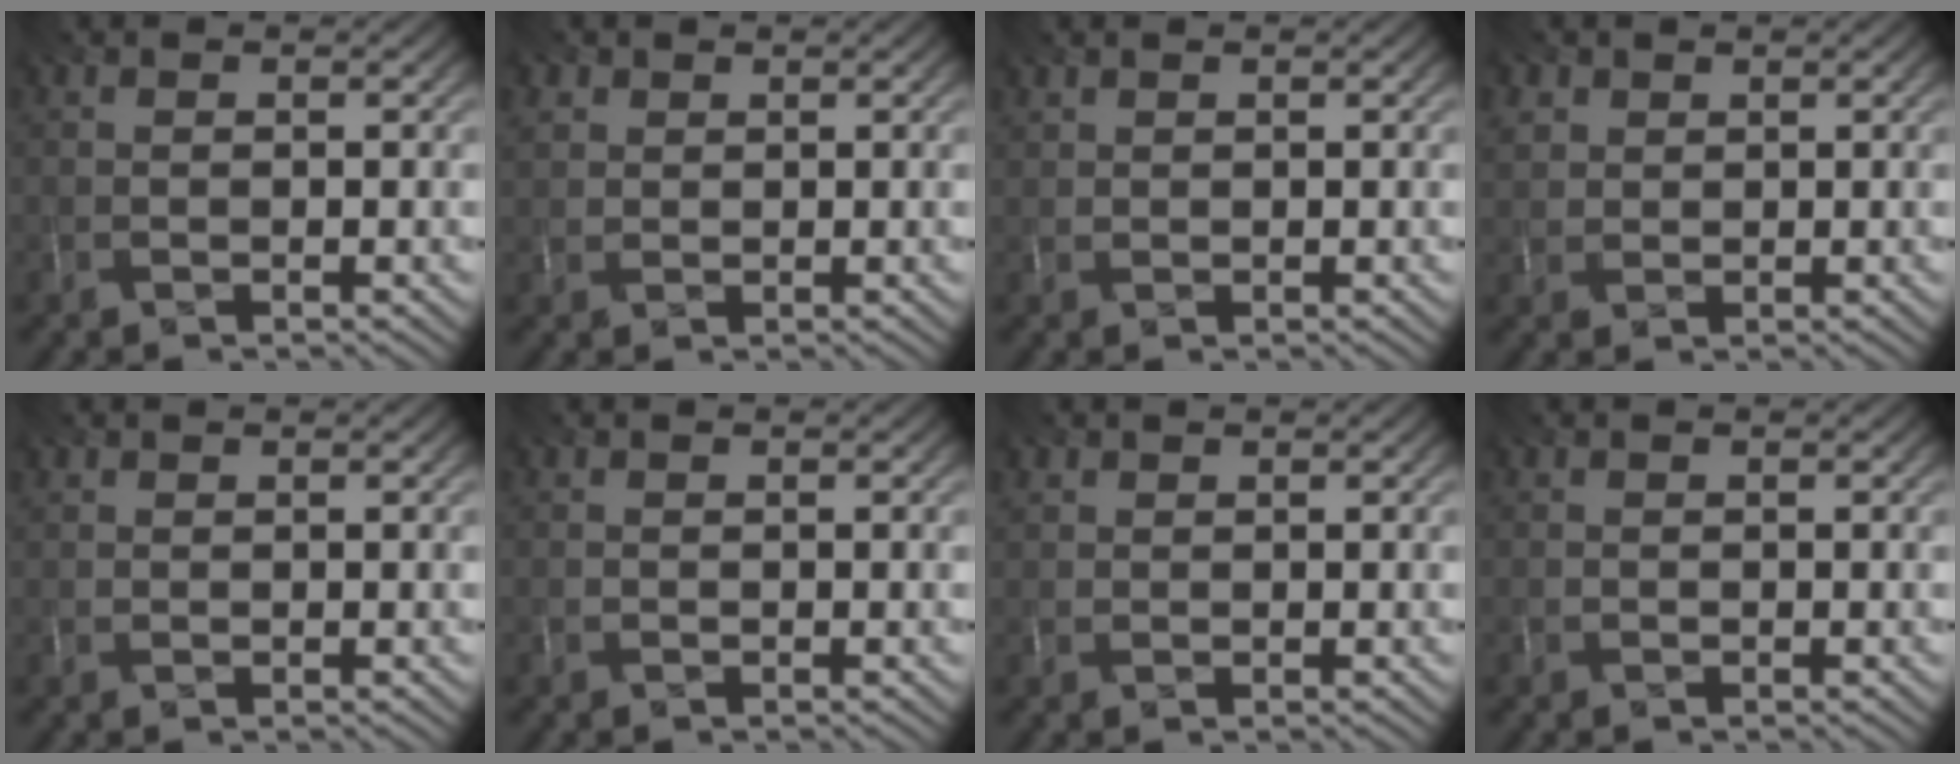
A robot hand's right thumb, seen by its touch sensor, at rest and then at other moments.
{"total": 1.9, "force": [1.1, 1.5, 0.4], "torque": [-0.014, -0.003, 0.022]}
{"total": 1.0, "force": [0.9, 0.5, 0.1], "torque": [-0.003, -0.004, 0.019]}
{"total": 2.2, "force": [1.2, 1.8, 0.5], "torque": [-0.020, -0.005, 0.025]}
{"total": 1.0, "force": [0.8, 0.6, 0.1], "torque": [-0.003, -0.003, 0.015]}
{"total": 0.0}
{"total": 1.3, "force": [0.9, 0.9, 0.2], "torque": [-0.004, -0.003, 0.018]}
{"total": 0.0}